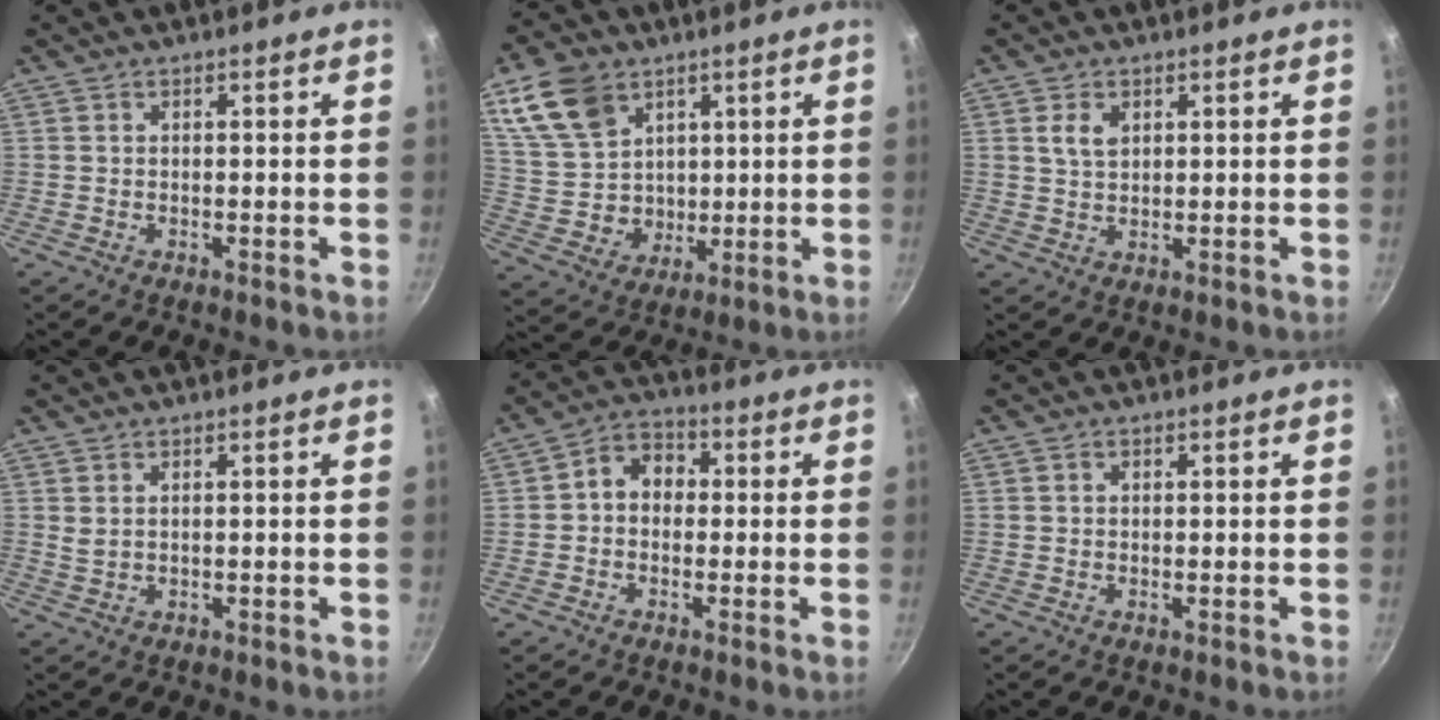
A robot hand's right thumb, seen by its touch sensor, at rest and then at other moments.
{"total": 15.8, "force": [6.9, 12.1, 7.5], "torque": [-0.114, -0.021, 0.150]}
{"total": 3.8, "force": [1.4, 2.5, 2.5], "torque": [-0.038, -0.004, 0.028]}
{"total": 1.4, "force": [0.8, 0.6, 0.9], "torque": [-0.016, -0.007, 0.017]}
{"total": 6.6, "force": [0.3, 5.3, 3.9], "torque": [-0.031, 0.018, -0.013]}
{"total": 0.8, "force": [0.4, 0.6, 0.3], "torque": [-0.001, 0.001, 0.005]}